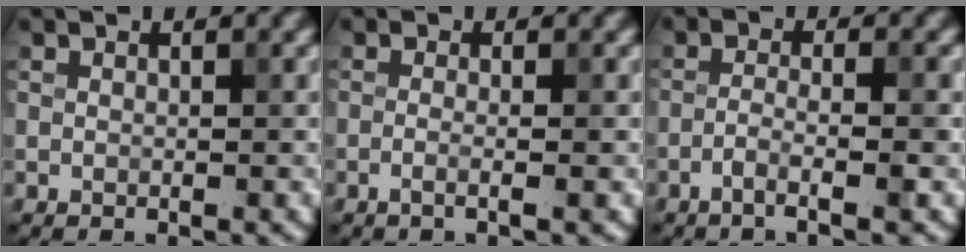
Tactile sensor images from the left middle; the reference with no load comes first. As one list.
[{"total": 1.9, "force": [-0.3, 0.7, 1.8], "torque": [-0.020, -0.003, -0.020]}, {"total": 2.7, "force": [-1.3, 0.3, 2.3], "torque": [-0.036, 0.007, -0.037]}]